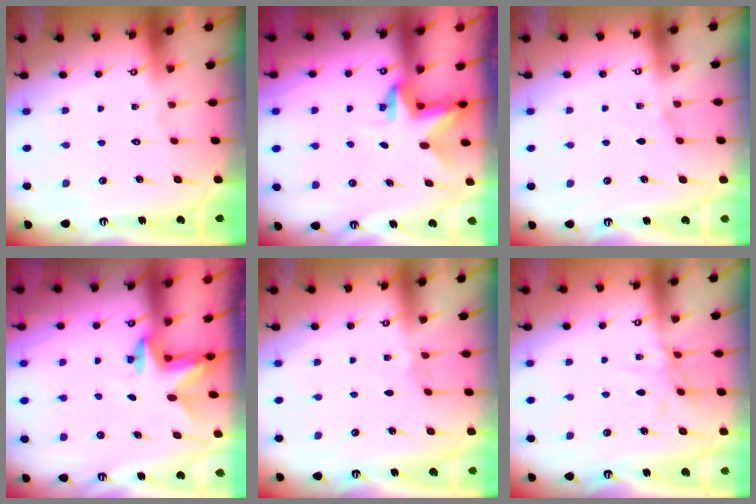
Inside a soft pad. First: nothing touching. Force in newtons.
{"total": 3.0, "press": 3.0, "slide": 0.1}
{"total": 5.8, "press": 5.1, "slide": 2.6}
{"total": 2.4, "press": 2.3, "slide": 0.4}
{"total": 2.5, "press": 2.5, "slide": 0.5}
{"total": 6.7, "press": 6.7, "slide": 0.2}